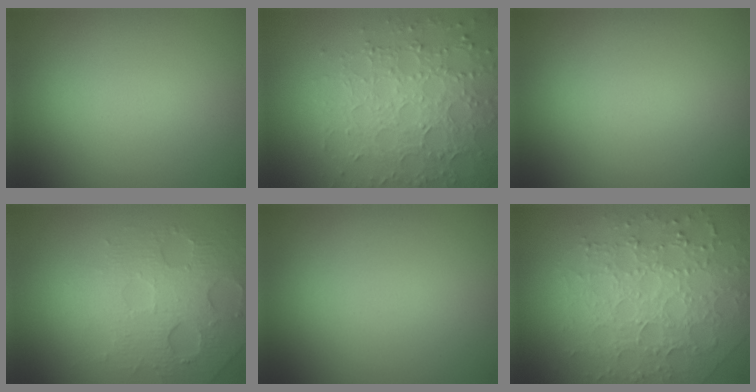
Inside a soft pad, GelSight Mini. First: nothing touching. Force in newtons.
{"total": 6.1, "press": 5.0, "slide": 3.6}
{"total": 0.0}
{"total": 4.9, "press": 4.1, "slide": 2.6}
{"total": 0.0}
{"total": 7.5, "press": 5.4, "slide": 5.3}